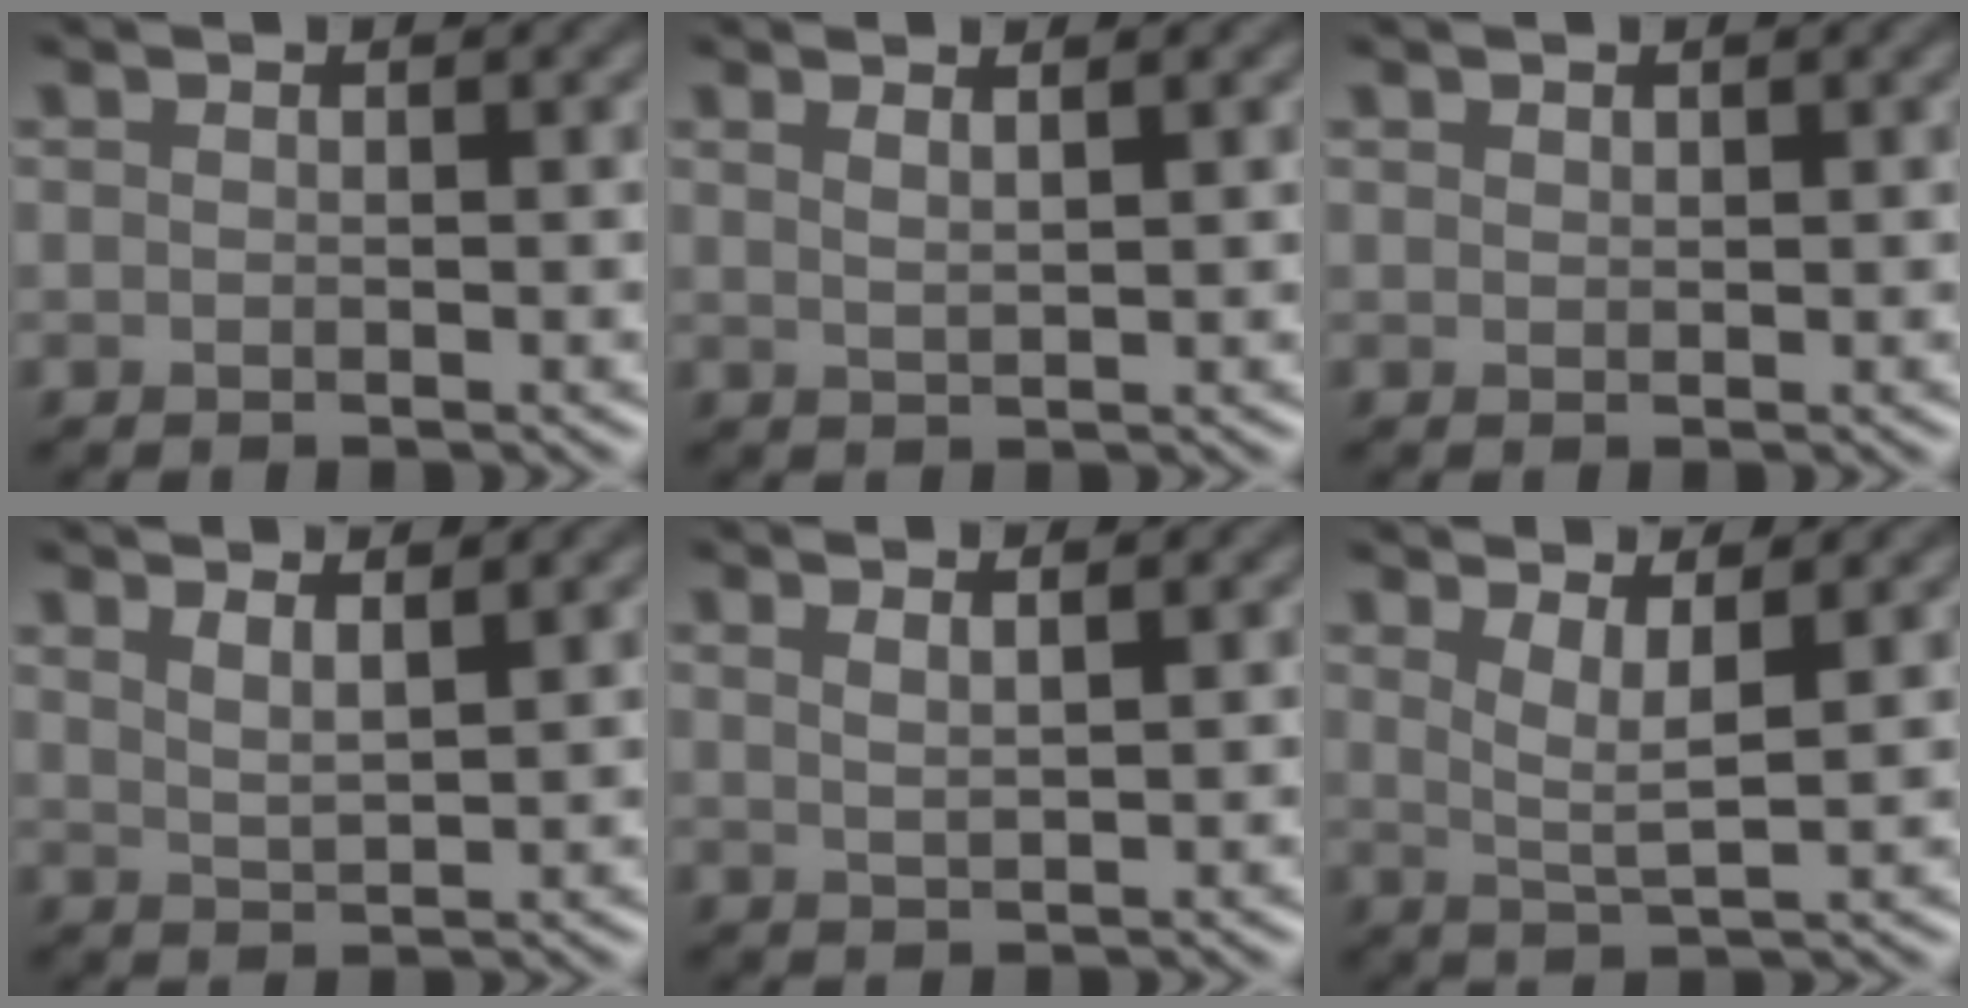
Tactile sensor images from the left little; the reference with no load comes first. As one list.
[{"total": 2.1, "force": [1.3, 0.7, 1.4], "torque": [-0.010, 0.005, 0.006]}, {"total": 0.5, "force": [0.4, 0.3, 0.1], "torque": [-0.001, 0.000, 0.010]}, {"total": 2.7, "force": [2.1, 0.7, 1.5], "torque": [-0.017, 0.009, 0.027]}, {"total": 2.4, "force": [1.5, 0.9, 1.7], "torque": [-0.008, 0.006, 0.004]}, {"total": 2.9, "force": [1.6, 0.6, 2.4], "torque": [-0.038, -0.007, 0.030]}]